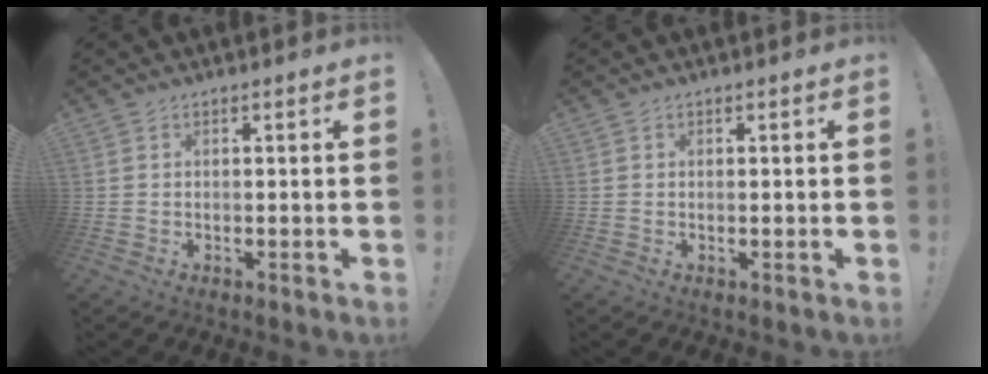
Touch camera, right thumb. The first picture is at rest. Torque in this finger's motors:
{"motor_torque": [-0.09, 0.25, -0.02, -0.52, 0.13]}